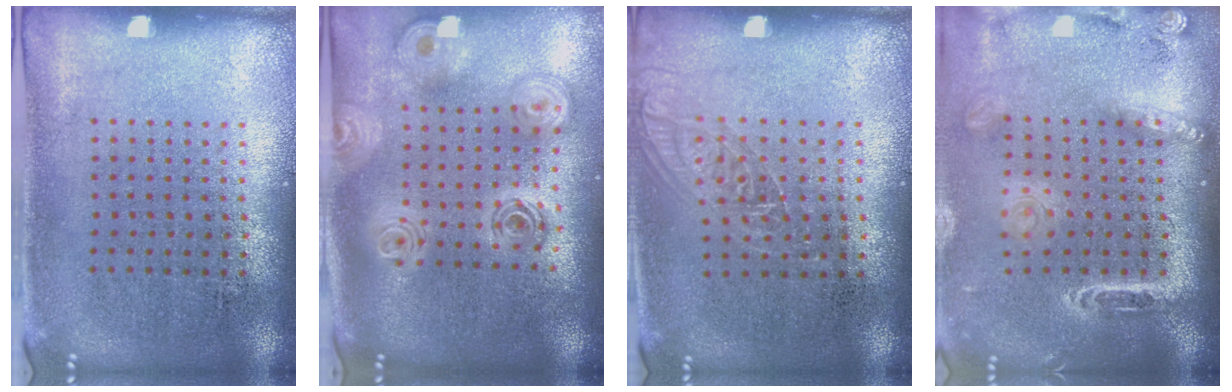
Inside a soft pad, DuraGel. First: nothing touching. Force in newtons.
{"total": 2.4, "press": 1.9, "slide": 1.5}
{"total": 1.1, "press": 1.1, "slide": 0.4}
{"total": 2.4, "press": 1.9, "slide": 1.5}